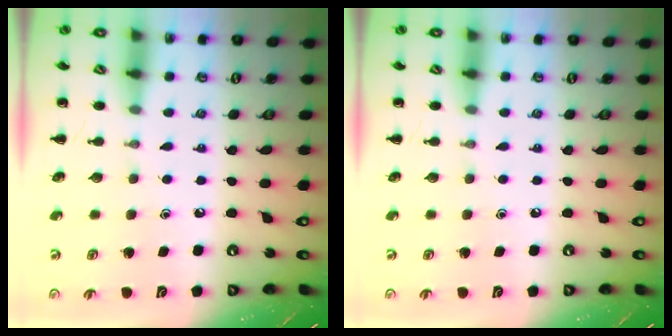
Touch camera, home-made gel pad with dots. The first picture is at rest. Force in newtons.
{"total": 0.0}